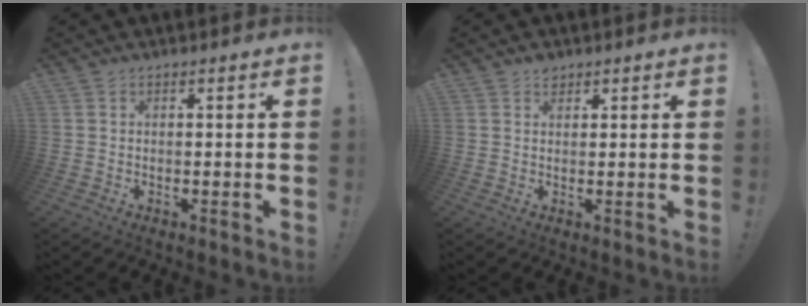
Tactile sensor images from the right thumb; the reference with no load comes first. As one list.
[{"total": 2.1, "force": [1.7, 1.2, 0.5], "torque": [0.011, -0.014, 0.028]}]